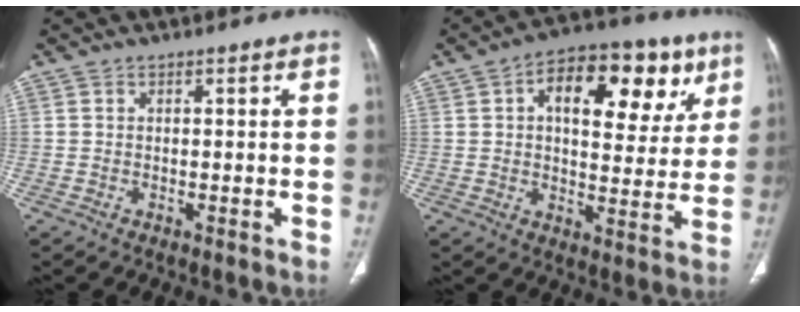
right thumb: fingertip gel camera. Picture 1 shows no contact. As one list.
[{"total": 19.0, "force": [7.4, 10.0, 14.4], "torque": [-0.154, 0.003, 0.102]}]